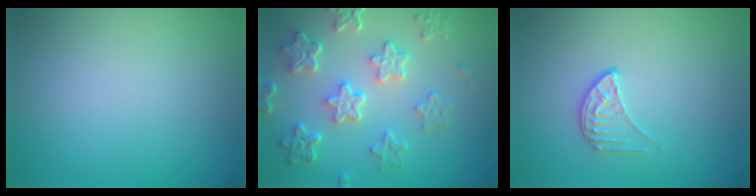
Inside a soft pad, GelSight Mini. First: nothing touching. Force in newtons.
{"total": 6.1, "press": 4.6, "slide": 4.0}
{"total": 1.6, "press": 1.0, "slide": 1.2}